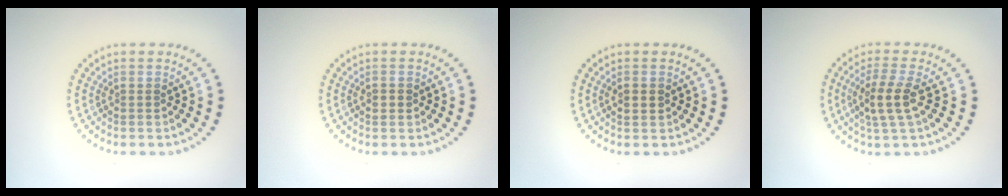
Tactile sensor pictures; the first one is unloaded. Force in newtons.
{"total": 1.2, "press": 1.2, "slide": 0.0}
{"total": 1.9, "press": 1.9, "slide": 0.2}
{"total": 3.2, "press": 2.8, "slide": 1.5}